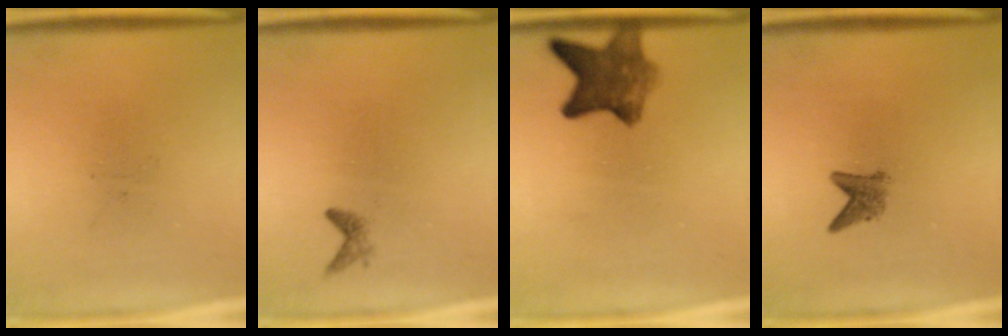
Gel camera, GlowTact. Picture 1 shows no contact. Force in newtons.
{"total": 0.9}
{"total": 7.0}
{"total": 2.1}